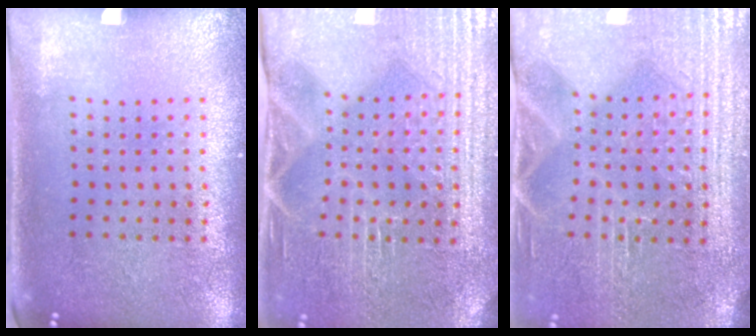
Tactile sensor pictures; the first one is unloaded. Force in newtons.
{"total": 4.3, "press": 4.2, "slide": 1.1}
{"total": 4.3, "press": 4.0, "slide": 1.5}